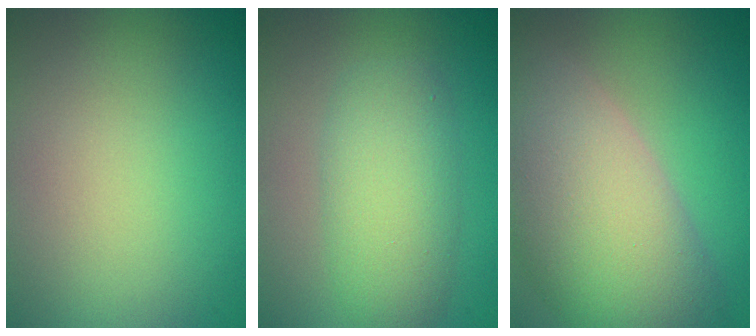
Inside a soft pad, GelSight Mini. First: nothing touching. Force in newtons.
{"total": 5.0, "press": 5.0, "slide": 0.2}
{"total": 11.8, "press": 11.8, "slide": 1.0}